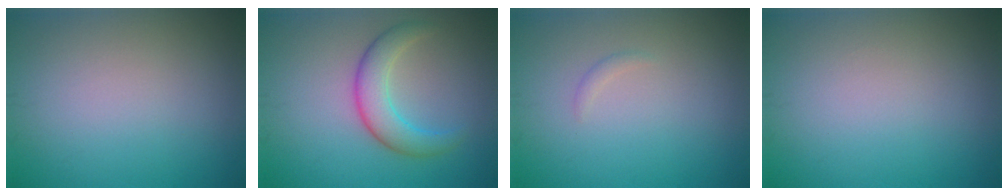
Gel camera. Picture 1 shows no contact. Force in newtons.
{"total": 3.9, "press": 3.9, "slide": 0.3}
{"total": 0.6, "press": 0.6, "slide": 0.0}
{"total": 0.0}